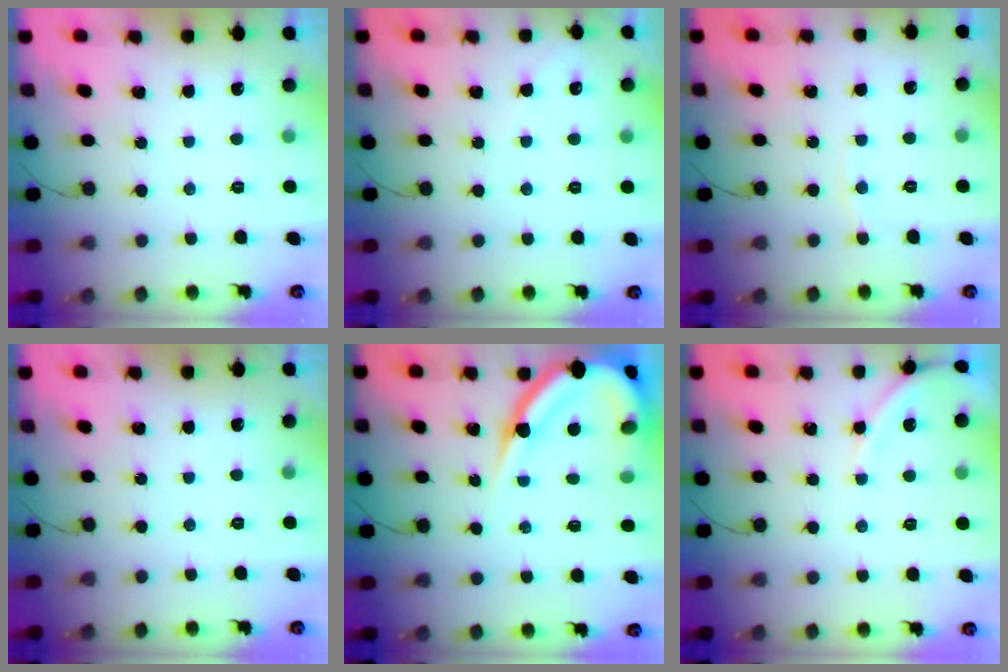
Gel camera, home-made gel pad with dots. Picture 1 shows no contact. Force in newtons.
{"total": 2.9, "press": 2.9, "slide": 0.4}
{"total": 2.2, "press": 2.2, "slide": 0.3}
{"total": 0.0}
{"total": 12.9, "press": 12.8, "slide": 1.3}
{"total": 5.4, "press": 5.3, "slide": 0.8}